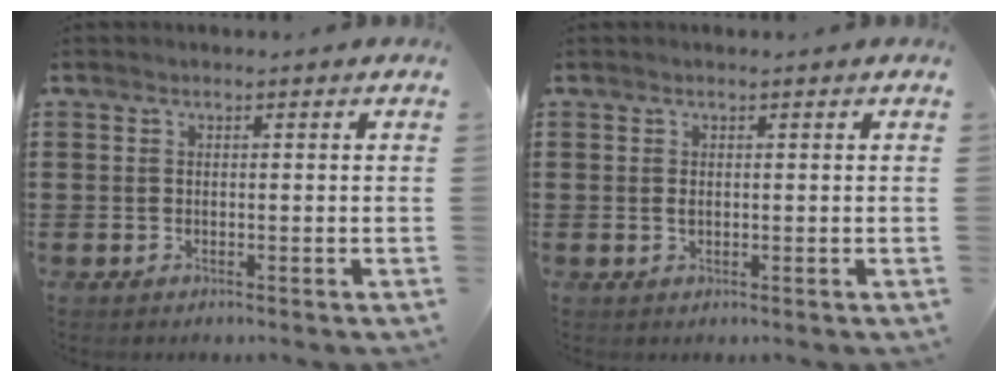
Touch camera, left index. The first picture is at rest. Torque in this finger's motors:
{"motor_torque": [0.31, 0.27, 0.03, 0.00]}